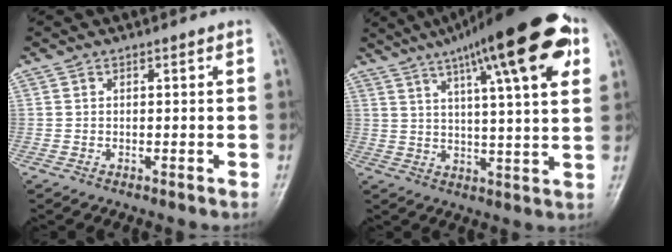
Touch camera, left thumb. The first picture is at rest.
{"total": 21.8, "force": [10.7, 4.7, 18.4], "torque": [-0.265, -0.001, 0.157]}